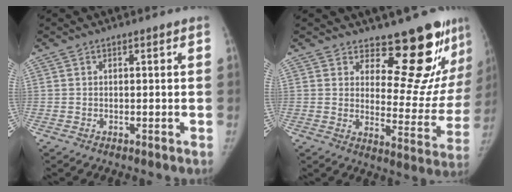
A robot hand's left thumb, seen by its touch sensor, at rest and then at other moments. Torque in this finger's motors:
{"motor_torque": [0.25, 0.43, 0.98, -0.32, 0.04]}